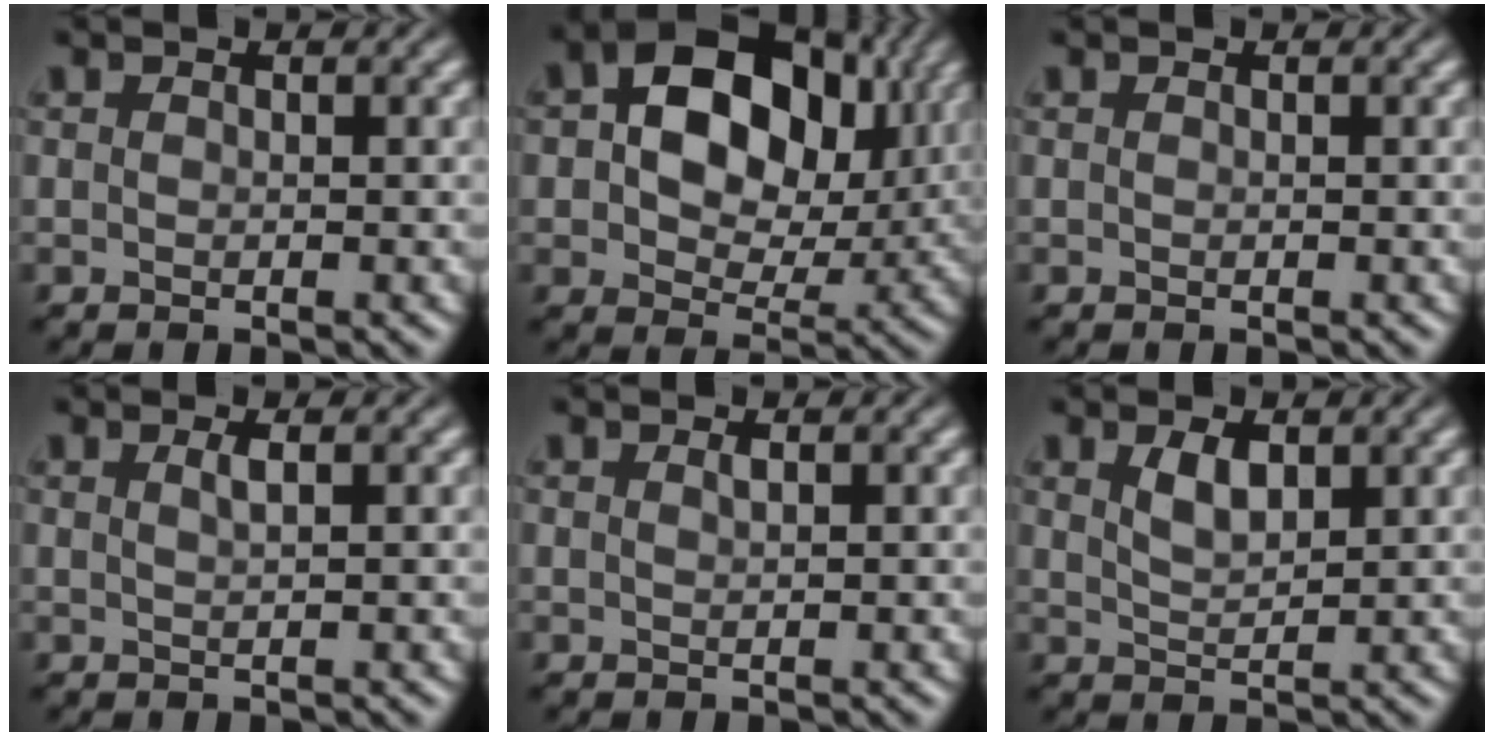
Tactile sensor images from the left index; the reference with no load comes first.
{"total": 12.2, "force": [2.5, 8.2, 8.7], "torque": [-0.129, 0.020, 0.030]}
{"total": 0.0}
{"total": 1.2, "force": [0.5, 0.4, 1.0], "torque": [-0.013, 0.003, 0.005]}
{"total": 0.6, "force": [0.3, 0.2, 0.4], "torque": [-0.005, 0.001, 0.005]}
{"total": 2.1, "force": [1.2, 0.8, 1.5], "torque": [-0.031, -0.001, 0.025]}